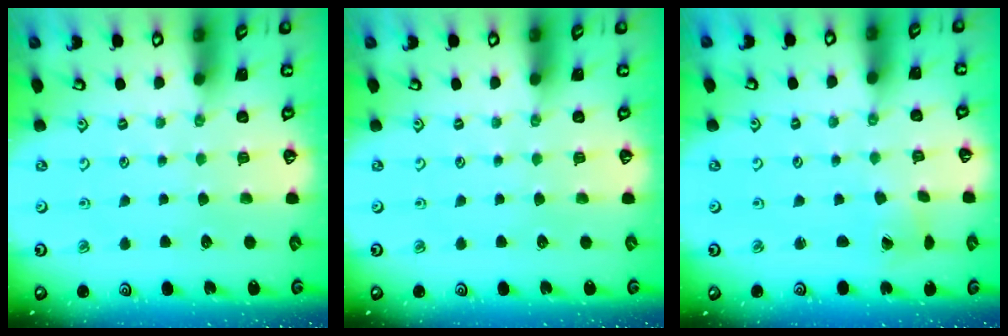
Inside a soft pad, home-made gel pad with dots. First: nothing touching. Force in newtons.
{"total": 0.0}
{"total": 1.6, "press": 1.6, "slide": 0.2}